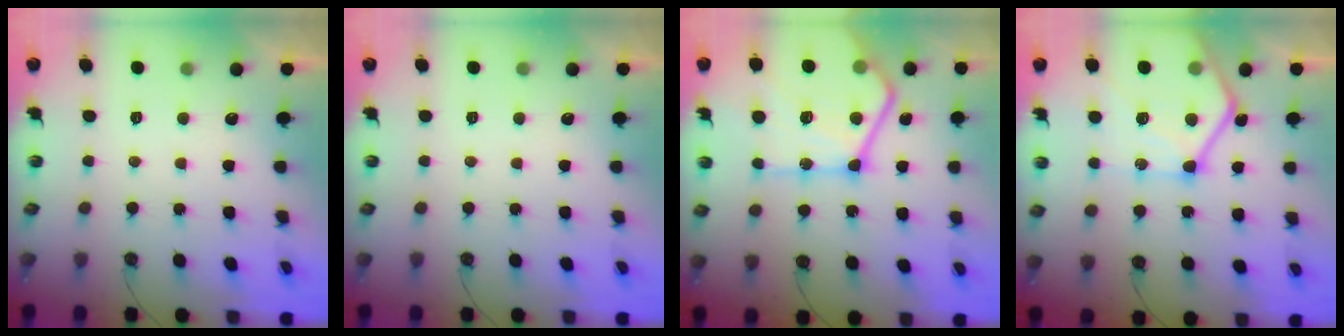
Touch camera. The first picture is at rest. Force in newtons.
{"total": 0.0}
{"total": 29.0, "press": 28.8, "slide": 3.0}
{"total": 20.3, "press": 20.3, "slide": 1.7}